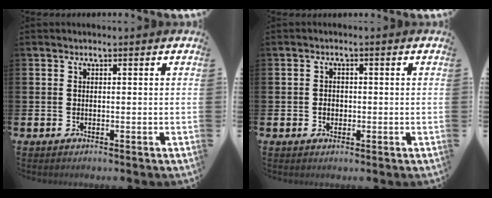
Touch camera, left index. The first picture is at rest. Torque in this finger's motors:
{"motor_torque": [0.08, 0.03, 0.00, 0.03]}